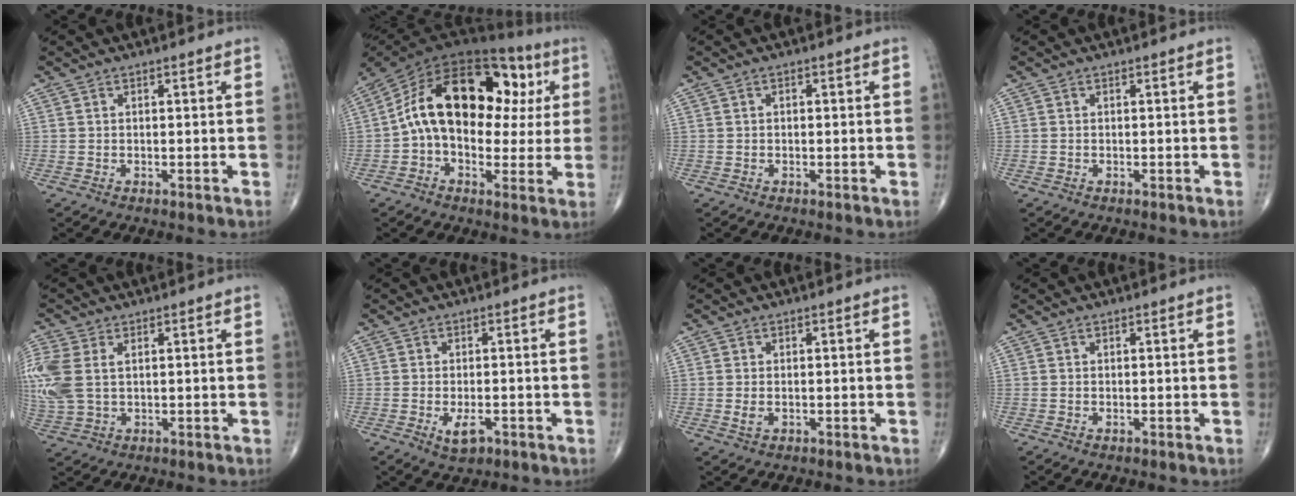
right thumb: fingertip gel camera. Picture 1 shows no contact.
{"total": 22.6, "force": [2.1, 14.2, 17.5], "torque": [-0.254, 0.045, 0.023]}
{"total": 0.5, "force": [0.0, 0.4, 0.4], "torque": [-0.005, 0.001, -0.001]}
{"total": 0.0}
{"total": 11.0, "force": [1.8, 7.1, 8.2], "torque": [-0.232, 0.008, 0.043]}
{"total": 3.8, "force": [-1.6, 1.8, 2.9], "torque": [-0.047, -0.001, -0.021]}
{"total": 1.9, "force": [-0.3, 1.2, 1.4], "torque": [-0.030, -0.002, -0.005]}
{"total": 0.0}